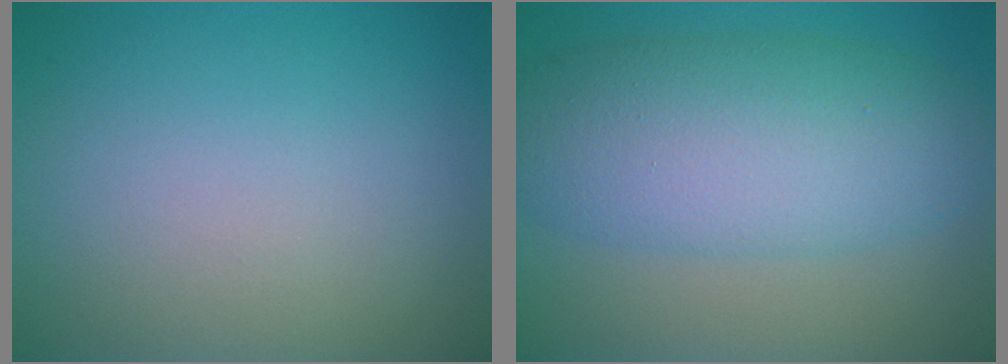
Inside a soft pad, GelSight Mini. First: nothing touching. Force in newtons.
{"total": 8.2, "press": 8.2, "slide": 0.3}